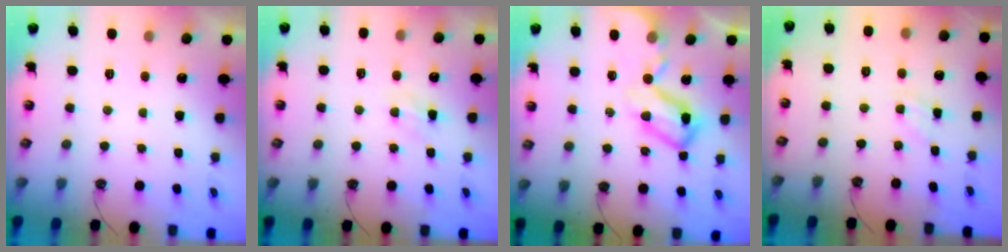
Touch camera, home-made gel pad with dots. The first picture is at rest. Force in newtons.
{"total": 3.3, "press": 3.2, "slide": 0.4}
{"total": 10.8, "press": 10.8, "slide": 1.1}
{"total": 1.7, "press": 1.7, "slide": 0.3}